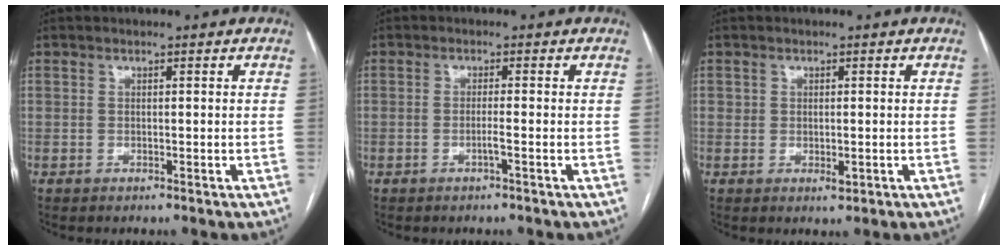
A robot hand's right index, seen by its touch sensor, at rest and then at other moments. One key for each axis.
{"total": 1.4, "fx": -0.6, "fy": -0.3, "fz": 1.2, "tx": -0.024, "ty": 0.001, "tz": -0.011}
{"total": 1.6, "fx": -0.1, "fy": 0.9, "fz": 1.3, "tx": -0.018, "ty": -0.001, "tz": 0.003}